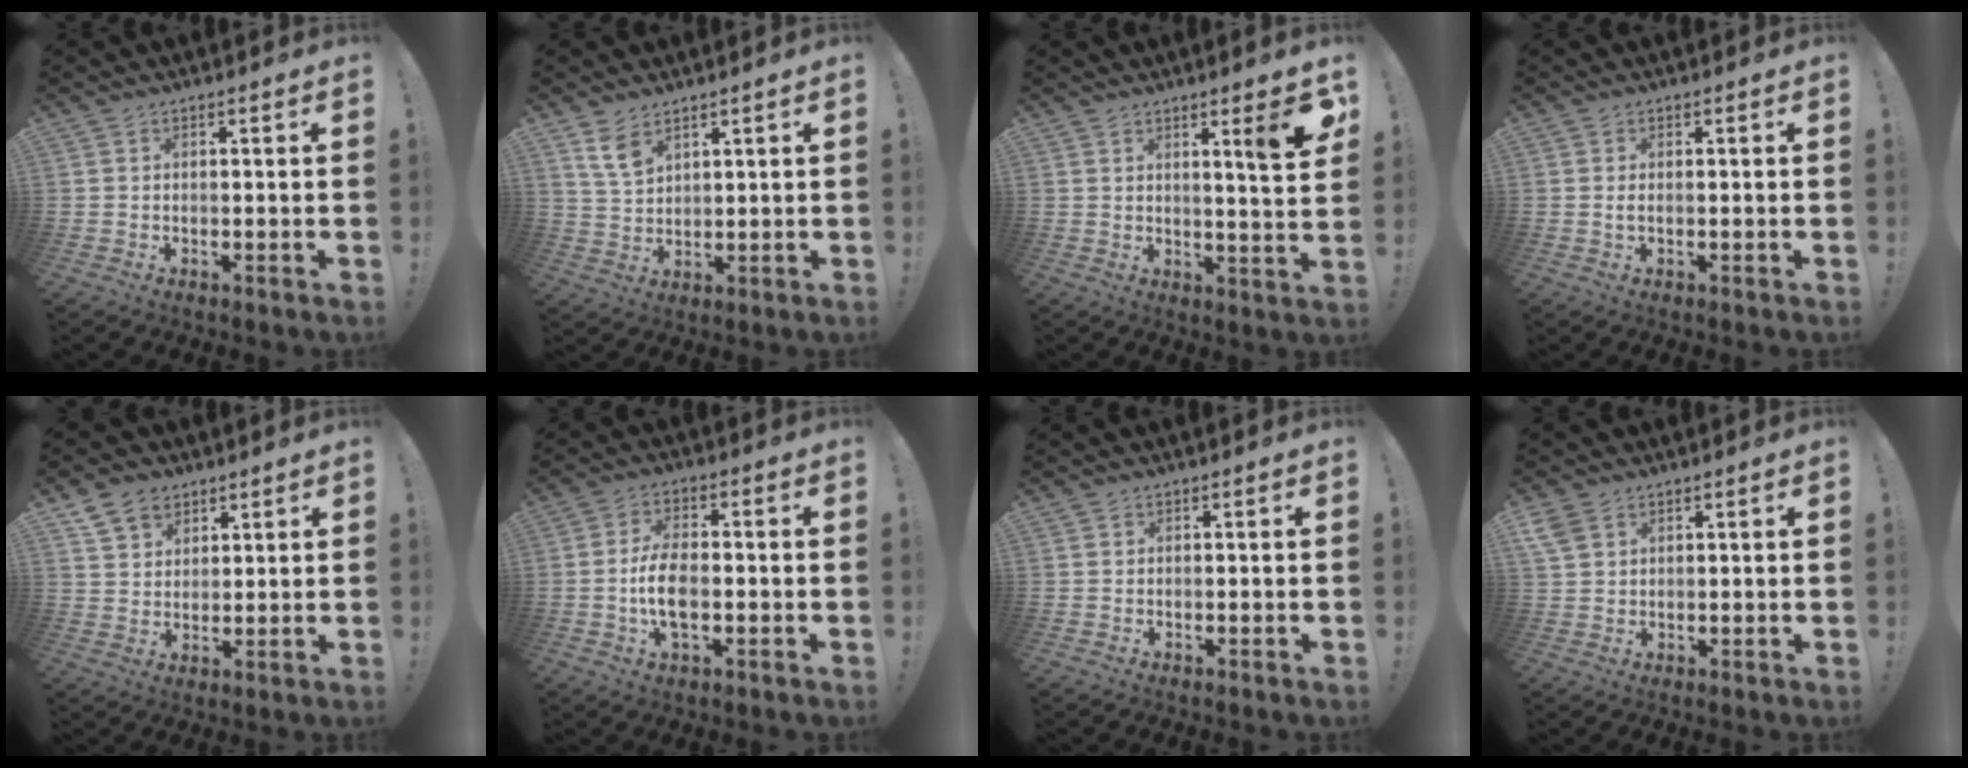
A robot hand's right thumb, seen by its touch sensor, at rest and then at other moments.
{"total": 7.2, "force": [4.7, 4.3, 3.5], "torque": [-0.059, -0.022, 0.090]}
{"total": 8.4, "force": [4.3, -0.2, 7.2], "torque": [-0.086, -0.029, 0.057]}
{"total": 1.0, "force": [-0.1, 0.2, 1.0], "torque": [-0.013, -0.001, -0.004]}
{"total": 8.2, "force": [5.2, 5.8, 2.5], "torque": [-0.035, -0.025, 0.102]}
{"total": 8.7, "force": [-1.7, 4.4, 7.4], "torque": [-0.151, -0.001, -0.031]}
{"total": 0.0}
{"total": 4.3, "force": [2.5, 2.7, 2.1], "torque": [-0.039, -0.006, 0.051]}